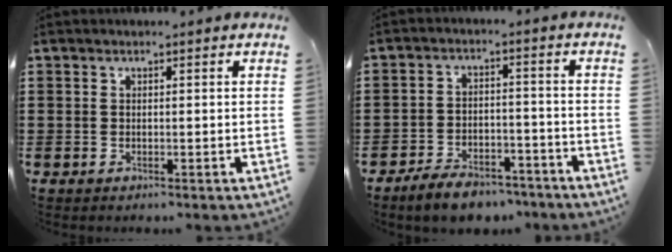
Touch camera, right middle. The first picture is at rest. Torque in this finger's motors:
{"motor_torque": [1.29, -0.85, 0.34, 0.10]}